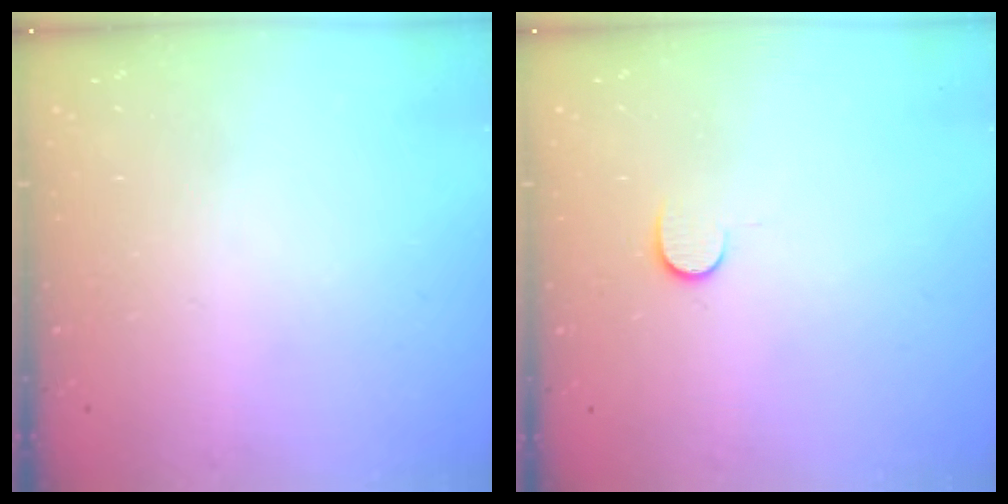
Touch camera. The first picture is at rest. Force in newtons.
{"total": 5.7, "press": 5.6, "slide": 0.7}